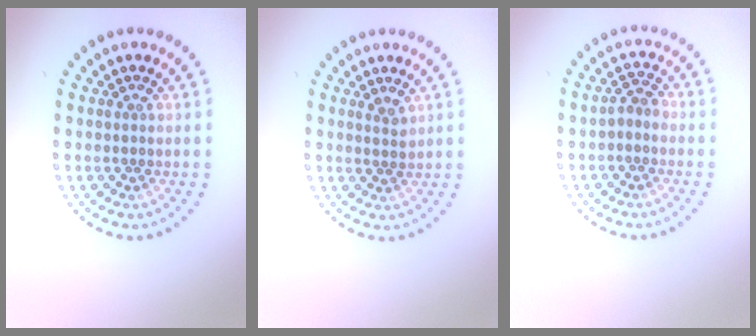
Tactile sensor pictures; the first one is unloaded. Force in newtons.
{"total": 1.1, "press": 0.8, "slide": 0.8}
{"total": 1.3, "press": 1.1, "slide": 0.7}